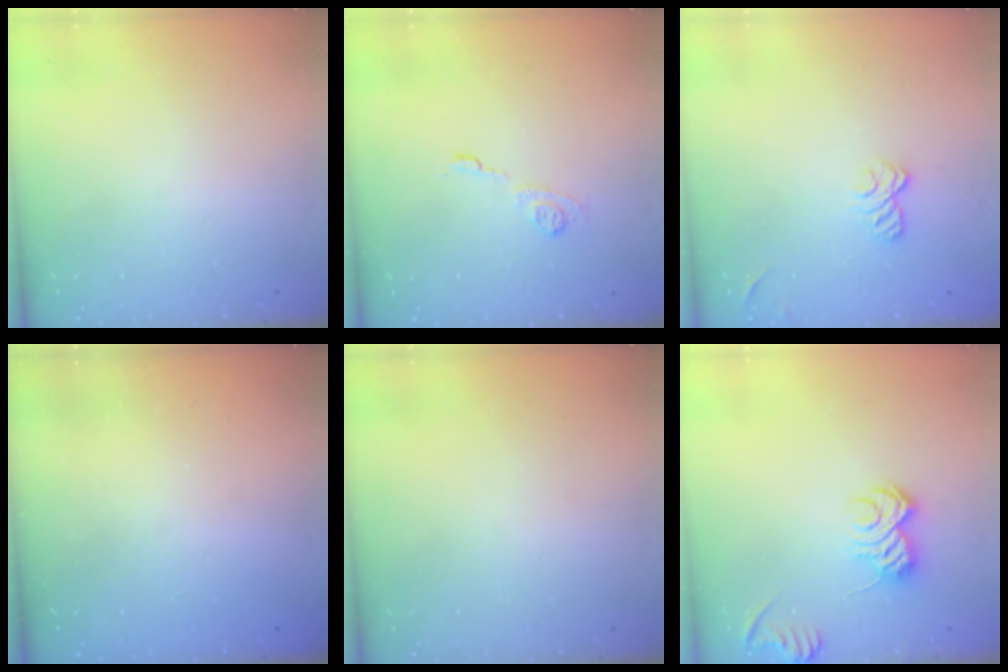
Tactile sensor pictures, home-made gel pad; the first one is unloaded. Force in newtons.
{"total": 6.1, "press": 6.1, "slide": 0.7}
{"total": 6.2, "press": 6.1, "slide": 1.2}
{"total": 2.3, "press": 2.2, "slide": 0.7}
{"total": 0.0}
{"total": 8.2, "press": 8.2, "slide": 1.1}